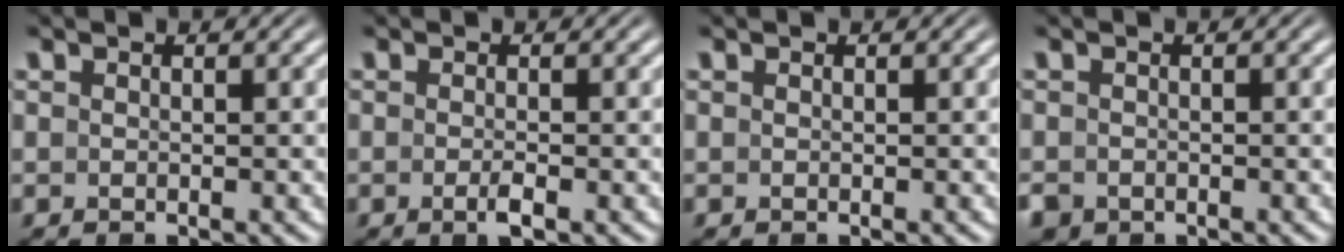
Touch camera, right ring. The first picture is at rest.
{"total": 1.3, "force": [-0.7, 0.1, 1.1], "torque": [-0.018, 0.001, -0.014]}
{"total": 0.0}
{"total": 2.2, "force": [-1.6, 1.4, 0.5], "torque": [-0.016, -0.023, -0.016]}